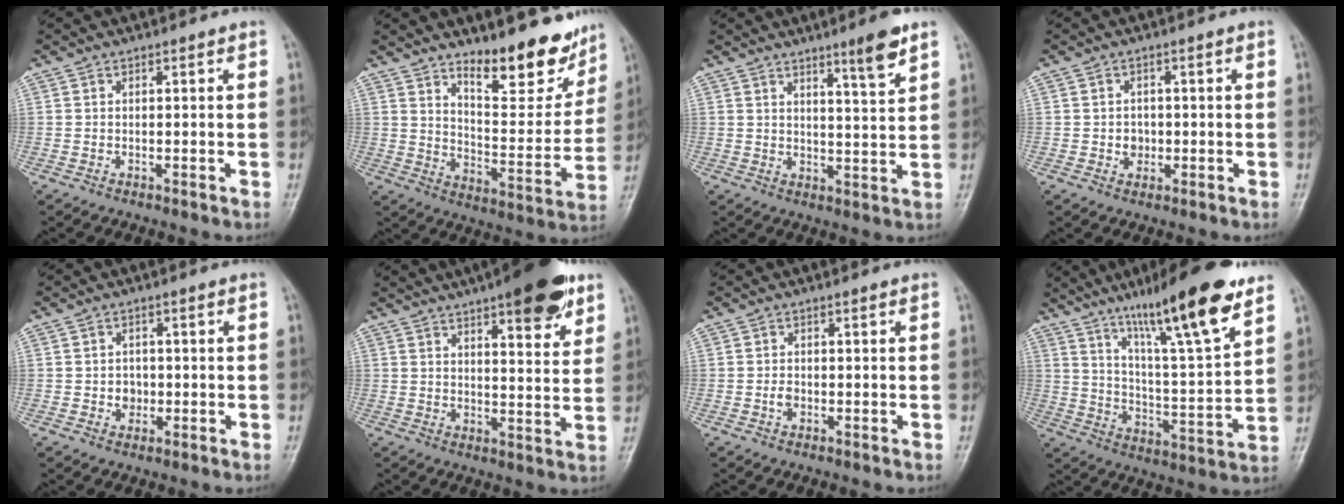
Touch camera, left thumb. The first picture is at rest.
{"total": 15.2, "force": [11.2, 5.3, 8.8], "torque": [-0.079, -0.086, 0.175]}
{"total": 6.5, "force": [4.4, 0.2, 4.8], "torque": [-0.069, -0.034, 0.068]}
{"total": 2.5, "force": [-0.3, 2.2, 1.1], "torque": [-0.002, 0.005, -0.003]}
{"total": 2.7, "force": [-0.4, 2.4, 1.3], "torque": [-0.002, 0.006, -0.005]}
{"total": 10.5, "force": [6.2, 3.2, 7.9], "torque": [-0.085, -0.026, 0.080]}
{"total": 1.3, "force": [-0.3, 0.9, 0.9], "torque": [-0.014, 0.001, -0.006]}
{"total": 20.7, "force": [13.3, 2.8, 15.6], "torque": [-0.230, -0.057, 0.219]}